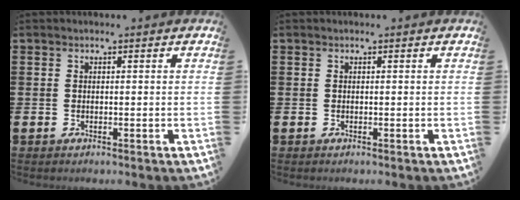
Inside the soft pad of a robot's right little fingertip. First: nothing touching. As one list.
[{"total": 0.0}]